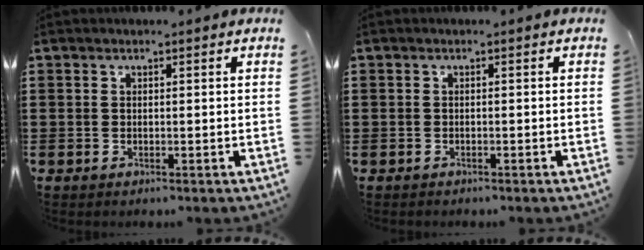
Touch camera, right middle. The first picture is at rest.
{"total": 0.7, "force": [-0.5, 0.3, -0.1], "torque": [0.001, 0.002, -0.013]}